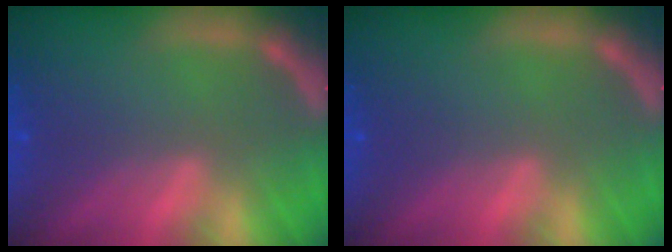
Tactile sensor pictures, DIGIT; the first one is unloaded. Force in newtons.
{"total": 0.0}